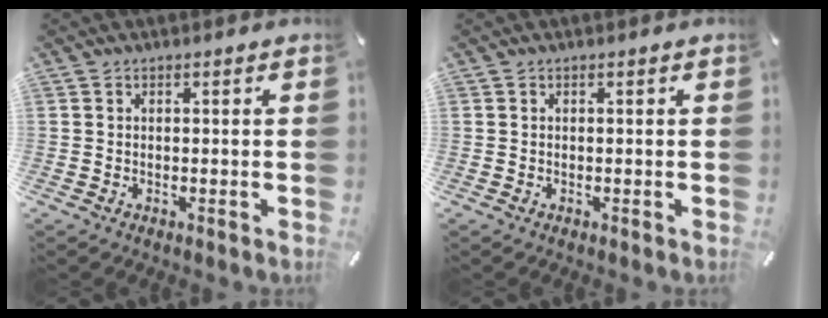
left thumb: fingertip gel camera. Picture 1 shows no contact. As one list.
[{"total": 0.0}]